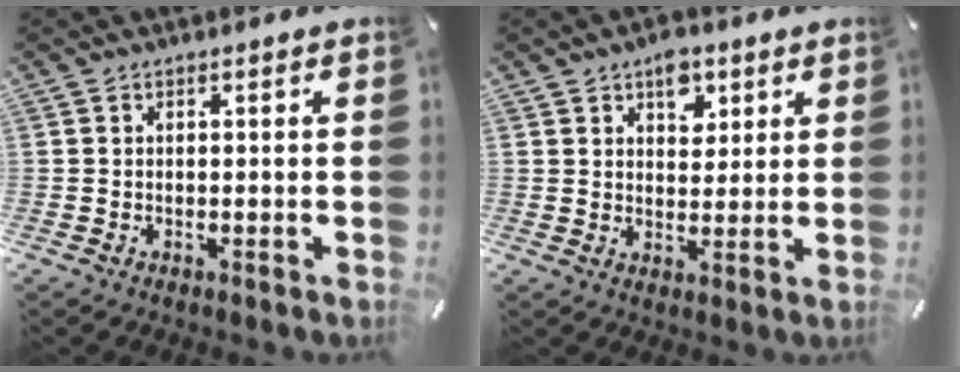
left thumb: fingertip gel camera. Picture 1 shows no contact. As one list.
[{"total": 6.8, "force": [3.7, 4.6, 3.4], "torque": [-0.023, -0.016, 0.059]}]